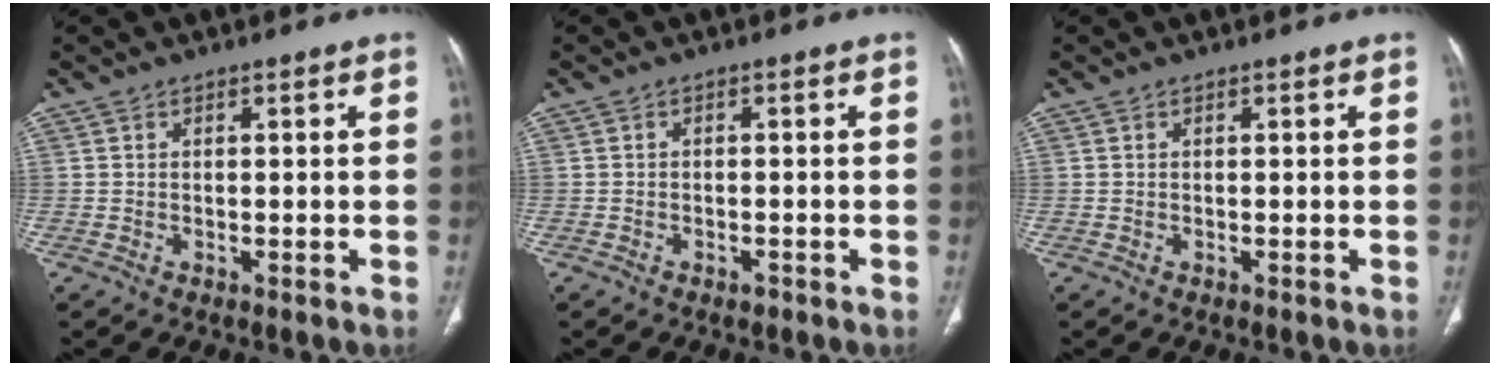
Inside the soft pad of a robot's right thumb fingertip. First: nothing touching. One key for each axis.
{"total": 1.1, "fx": -0.7, "fy": 0.7, "fz": 0.4, "tx": -0.006, "ty": 0.003, "tz": -0.012}
{"total": 0.0}